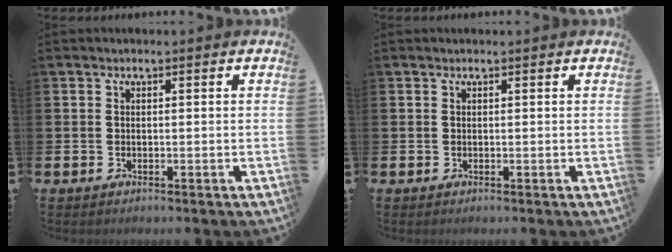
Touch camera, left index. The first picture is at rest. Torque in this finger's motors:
{"motor_torque": [0.39, -0.75, -0.29, 0.00]}